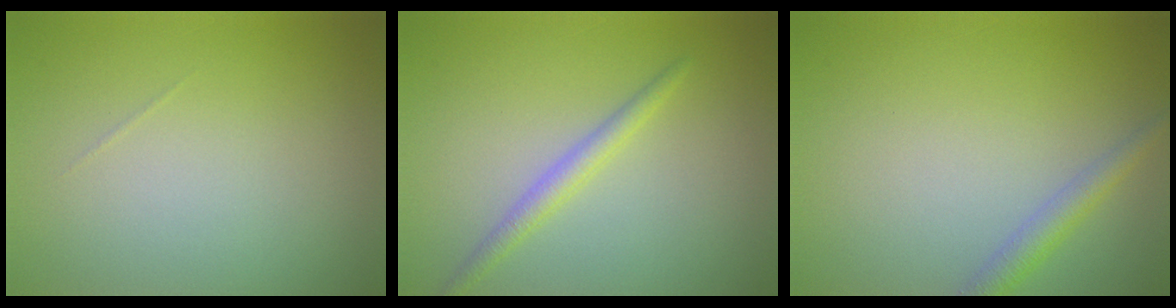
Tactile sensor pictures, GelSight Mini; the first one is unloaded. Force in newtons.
{"total": 1.9, "press": 1.9, "slide": 0.1}
{"total": 2.0, "press": 2.0, "slide": 0.0}